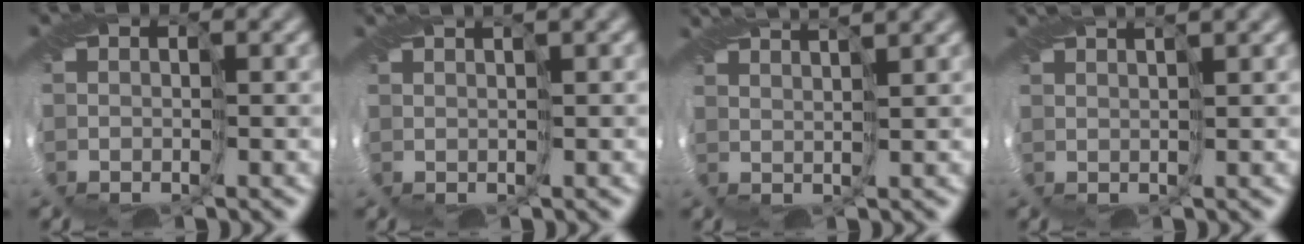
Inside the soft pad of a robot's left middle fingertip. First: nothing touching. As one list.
[{"total": 2.6, "force": [1.5, 0.1, 2.1], "torque": [-0.040, 0.006, 0.027]}, {"total": 4.6, "force": [3.8, 0.5, 2.5], "torque": [-0.042, 0.018, 0.043]}, {"total": 2.9, "force": [2.2, 0.1, 1.8], "torque": [-0.038, 0.012, 0.028]}]